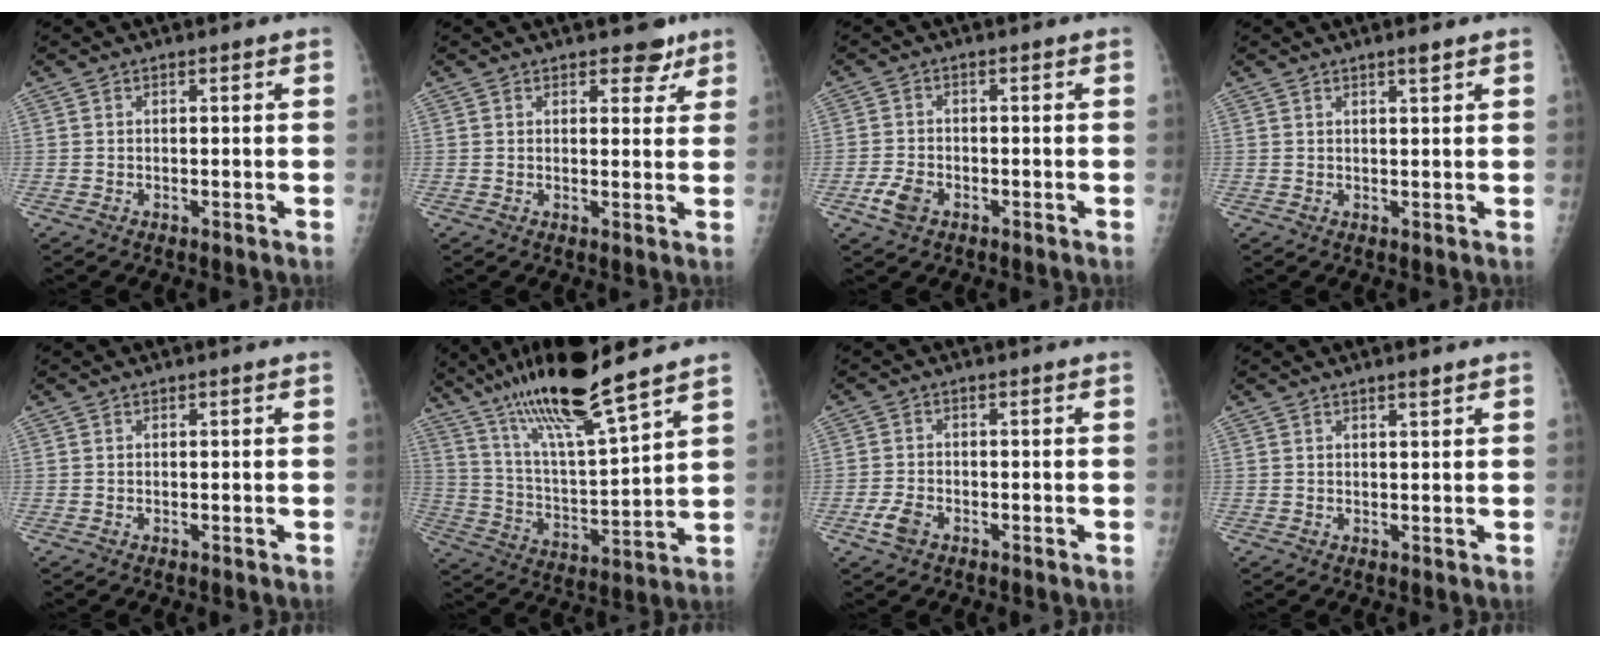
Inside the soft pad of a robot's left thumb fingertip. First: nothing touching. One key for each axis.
{"total": 4.0, "fx": 2.8, "fy": 2.2, "fz": 1.7, "tx": 0.005, "ty": -0.014, "tz": 0.035}
{"total": 4.0, "fx": -1.9, "fy": 2.6, "fz": 2.4, "tx": -0.051, "ty": 0.004, "tz": -0.035}
{"total": 1.7, "fx": 1.2, "fy": 0.1, "fz": 1.1, "tx": -0.015, "ty": -0.008, "tz": 0.021}
{"total": 0.0}
{"total": 18.6, "fx": 14.0, "fy": 1.4, "fz": 12.1, "tx": -0.205, "ty": -0.062, "tz": 0.259}
{"total": 3.4, "fx": -1.8, "fy": 2.1, "fz": 2.0, "tx": -0.045, "ty": 0.005, "tz": -0.033}
{"total": 1.4, "fx": 1.1, "fy": 0.2, "fz": 0.9, "tx": -0.012, "ty": -0.007, "tz": 0.018}